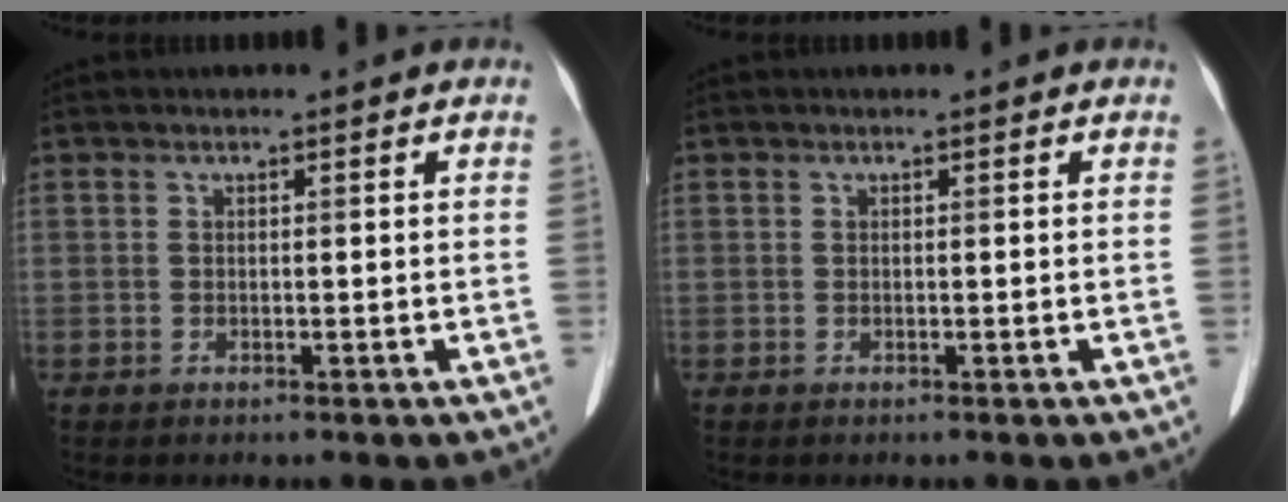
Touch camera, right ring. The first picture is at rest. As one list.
[{"total": 0.0}]